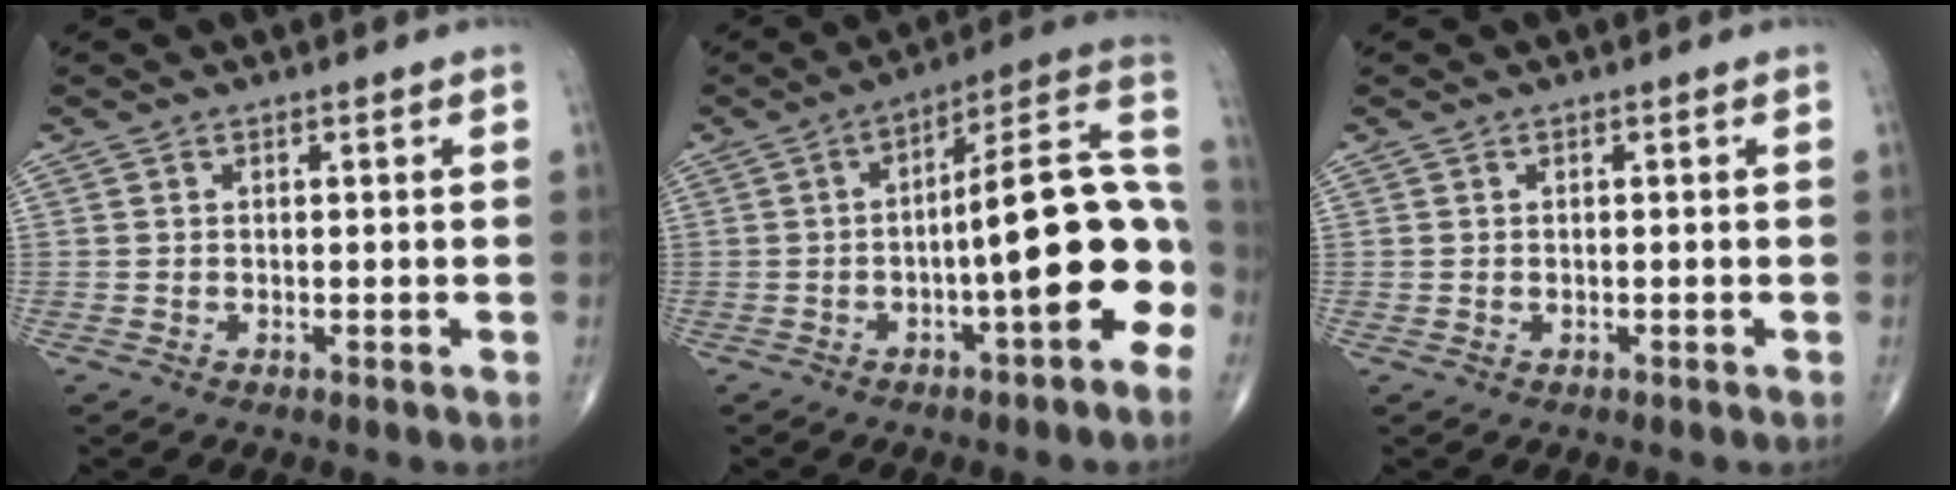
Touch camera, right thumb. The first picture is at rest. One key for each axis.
{"total": 19.2, "fx": -4.7, "fy": 4.5, "fz": 18.0, "tx": -0.240, "ty": 0.049, "tz": -0.072}
{"total": 0.0}